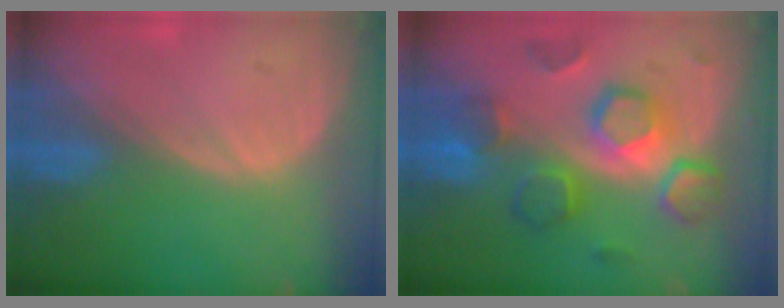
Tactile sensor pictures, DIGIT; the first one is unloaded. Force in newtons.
{"total": 9.5, "press": 9.5, "slide": 0.4}